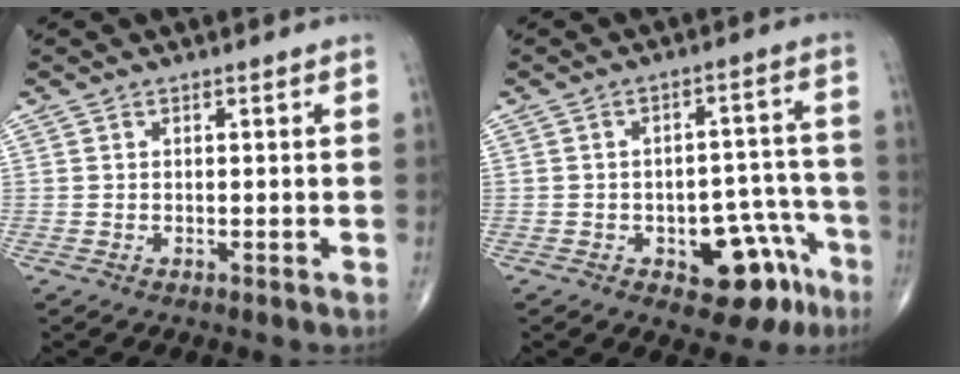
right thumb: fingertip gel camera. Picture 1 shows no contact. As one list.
[{"total": 12.1, "force": [-5.9, 6.4, 8.3], "torque": [-0.059, 0.054, -0.069]}]